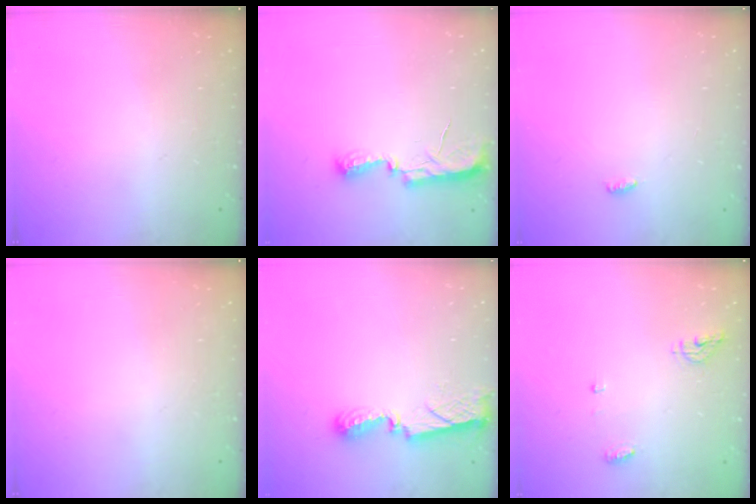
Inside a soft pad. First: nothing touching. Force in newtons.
{"total": 9.8, "press": 8.5, "slide": 4.8}
{"total": 3.1, "press": 2.7, "slide": 1.5}
{"total": 0.0}
{"total": 8.7, "press": 8.7, "slide": 0.4}
{"total": 9.0, "press": 5.9, "slide": 6.9}